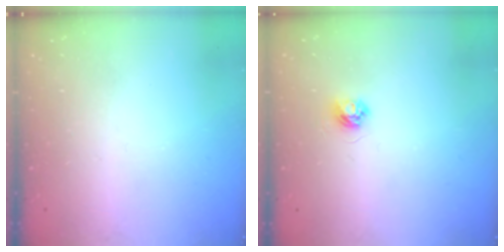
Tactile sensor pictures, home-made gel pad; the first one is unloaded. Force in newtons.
{"total": 3.6, "press": 3.6, "slide": 0.5}